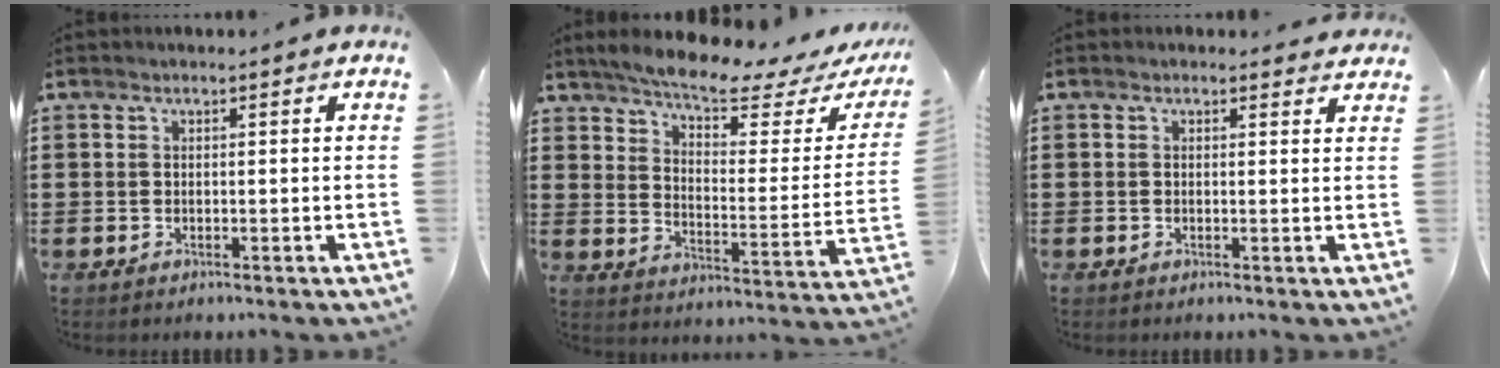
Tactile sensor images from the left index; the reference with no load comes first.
{"total": 6.5, "force": [5.6, 0.2, 3.3], "torque": [-0.077, -0.044, 0.089]}
{"total": 0.7, "force": [0.4, 0.6, 0.1], "torque": [-0.006, 0.004, 0.008]}